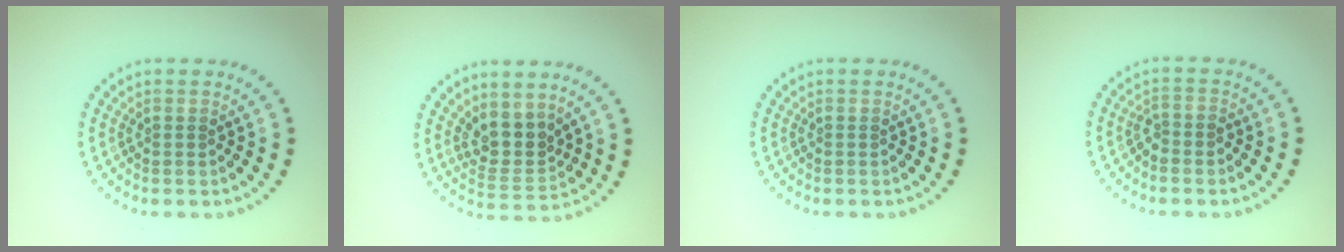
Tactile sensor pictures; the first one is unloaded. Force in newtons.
{"total": 3.2, "press": 2.5, "slide": 1.9}
{"total": 0.0}
{"total": 1.4, "press": 1.1, "slide": 0.9}